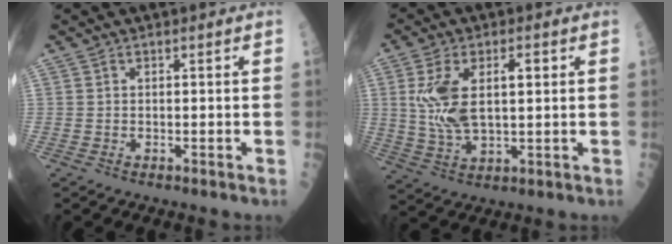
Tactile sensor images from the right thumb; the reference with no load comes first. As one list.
[{"total": 11.9, "force": [2.2, 5.7, 10.3], "torque": [-0.204, 0.005, 0.048]}]